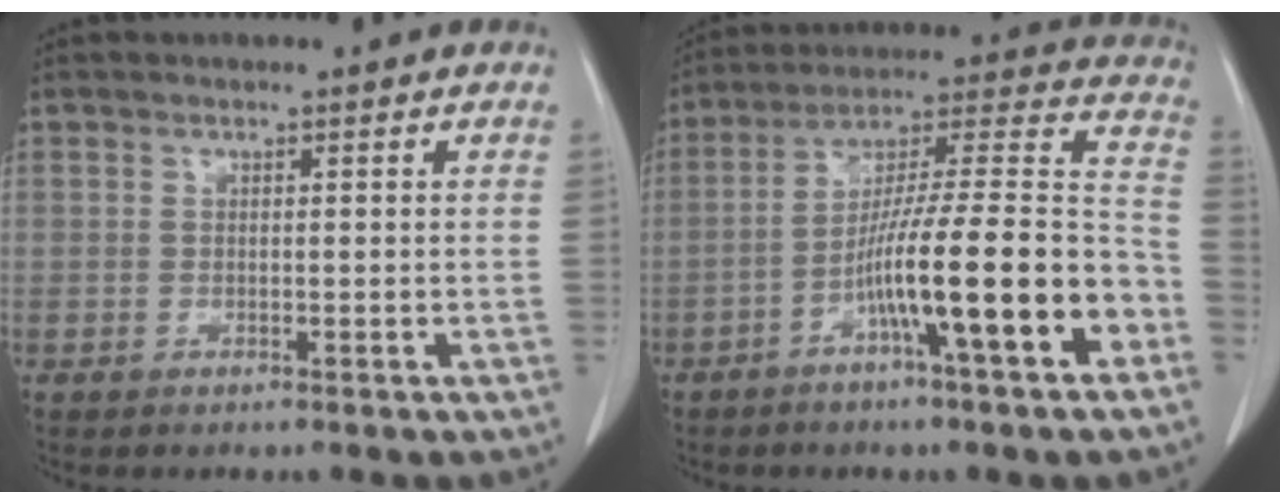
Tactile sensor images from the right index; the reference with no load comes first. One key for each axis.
{"total": 18.5, "fx": -7.5, "fy": 0.7, "fz": 16.9, "tx": -0.259, "ty": 0.011, "tz": -0.126}